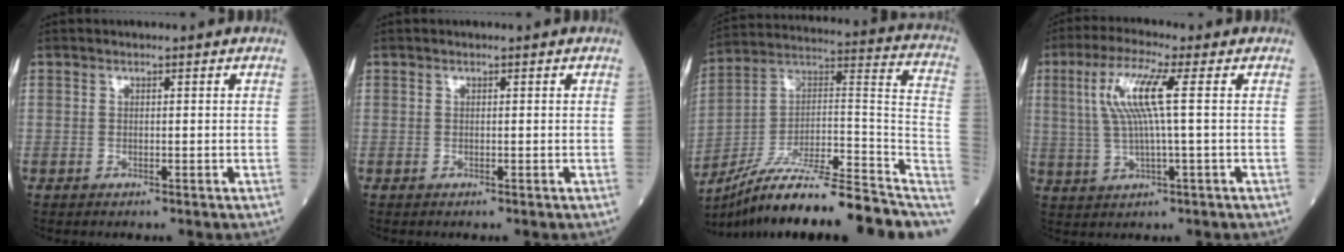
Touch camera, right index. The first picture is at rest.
{"total": 0.0}
{"total": 28.7, "force": [-23.2, 1.9, 16.8], "torque": [-0.184, 0.006, -0.361]}
{"total": 8.3, "force": [1.8, -0.1, 8.1], "torque": [-0.176, 0.012, 0.037]}